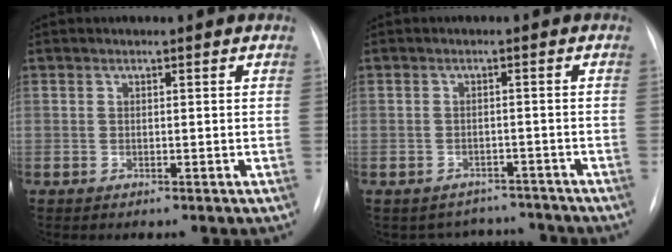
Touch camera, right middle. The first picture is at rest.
{"total": 5.9, "force": [-5.3, 2.5, -0.5], "torque": [0.012, 0.020, -0.062]}